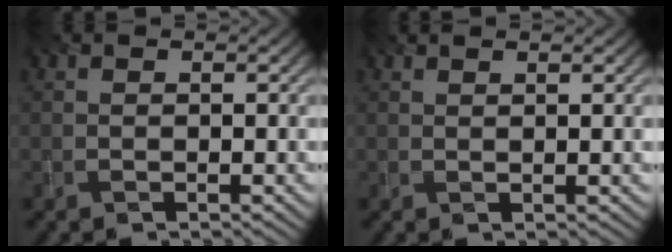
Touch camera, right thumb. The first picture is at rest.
{"total": 1.1, "force": [0.8, -0.3, 0.7], "torque": [-0.010, 0.000, 0.015]}